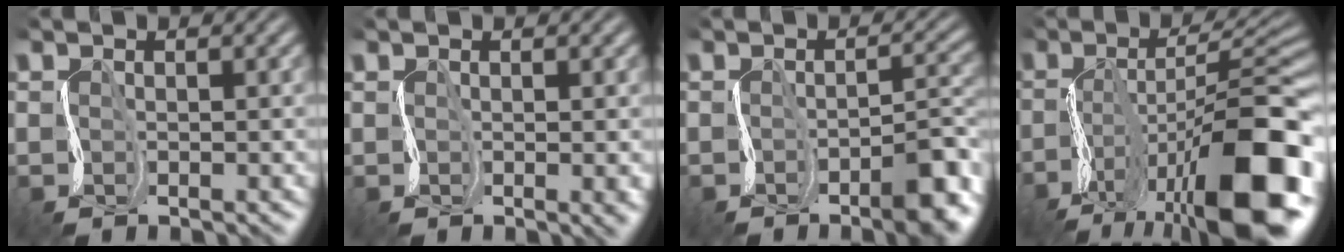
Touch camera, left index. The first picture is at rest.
{"total": 3.0, "force": [0.1, 1.1, 2.8], "torque": [-0.018, 0.000, 0.004]}
{"total": 5.5, "force": [-3.3, 1.4, 4.2], "torque": [-0.046, 0.002, -0.050]}
{"total": 15.0, "force": [-7.0, 5.8, 12.0], "torque": [-0.172, 0.017, -0.120]}